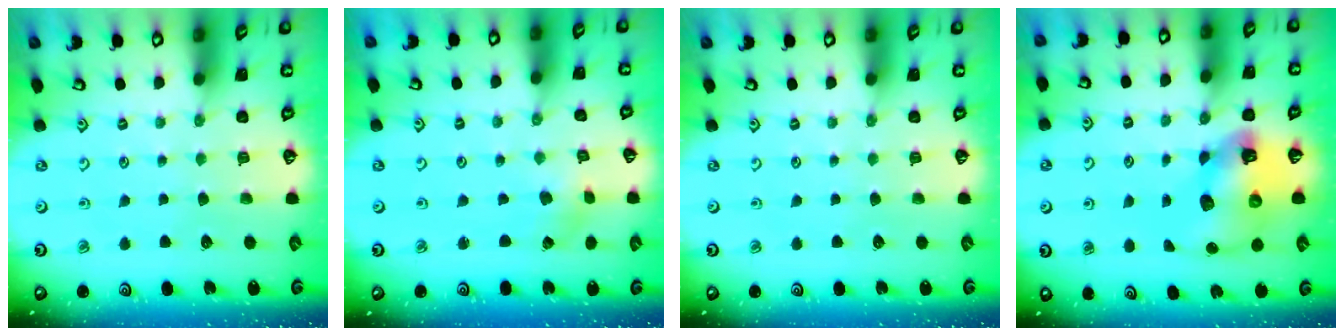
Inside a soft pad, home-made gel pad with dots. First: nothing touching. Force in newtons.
{"total": 1.2, "press": 1.2, "slide": 0.2}
{"total": 0.0}
{"total": 11.8, "press": 11.7, "slide": 1.8}